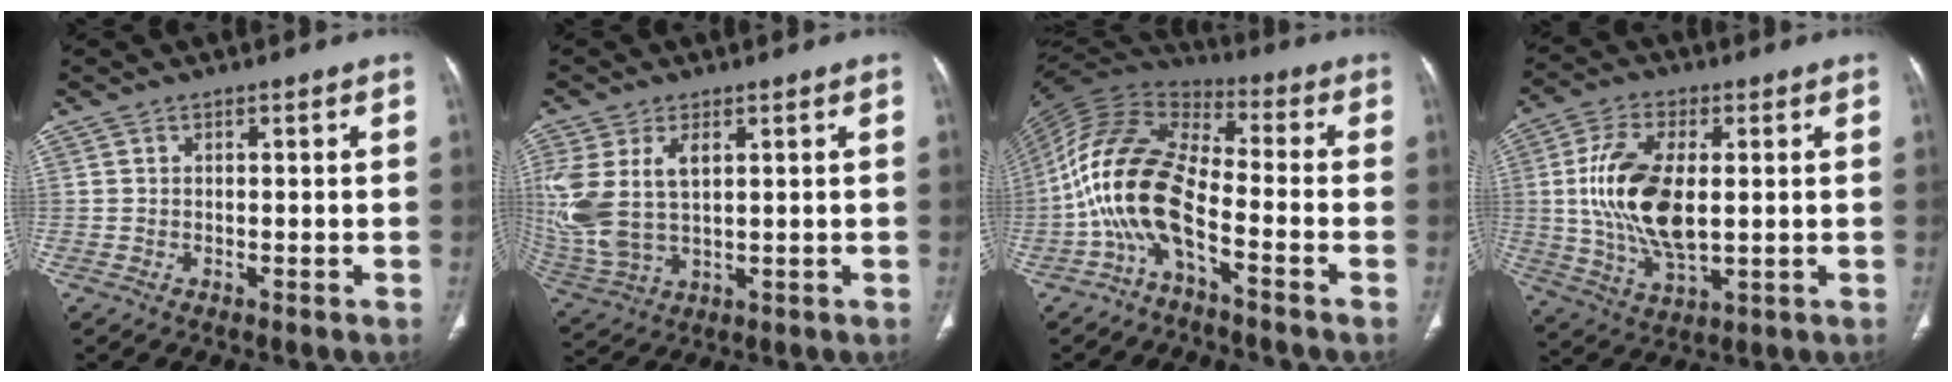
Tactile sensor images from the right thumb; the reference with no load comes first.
{"total": 14.2, "force": [3.1, 8.3, 11.1], "torque": [-0.267, 0.000, 0.075]}
{"total": 14.8, "force": [-5.3, 6.1, 12.4], "torque": [-0.258, 0.065, -0.115]}
{"total": 15.8, "force": [1.1, 8.0, 13.6], "torque": [-0.269, -0.009, 0.026]}